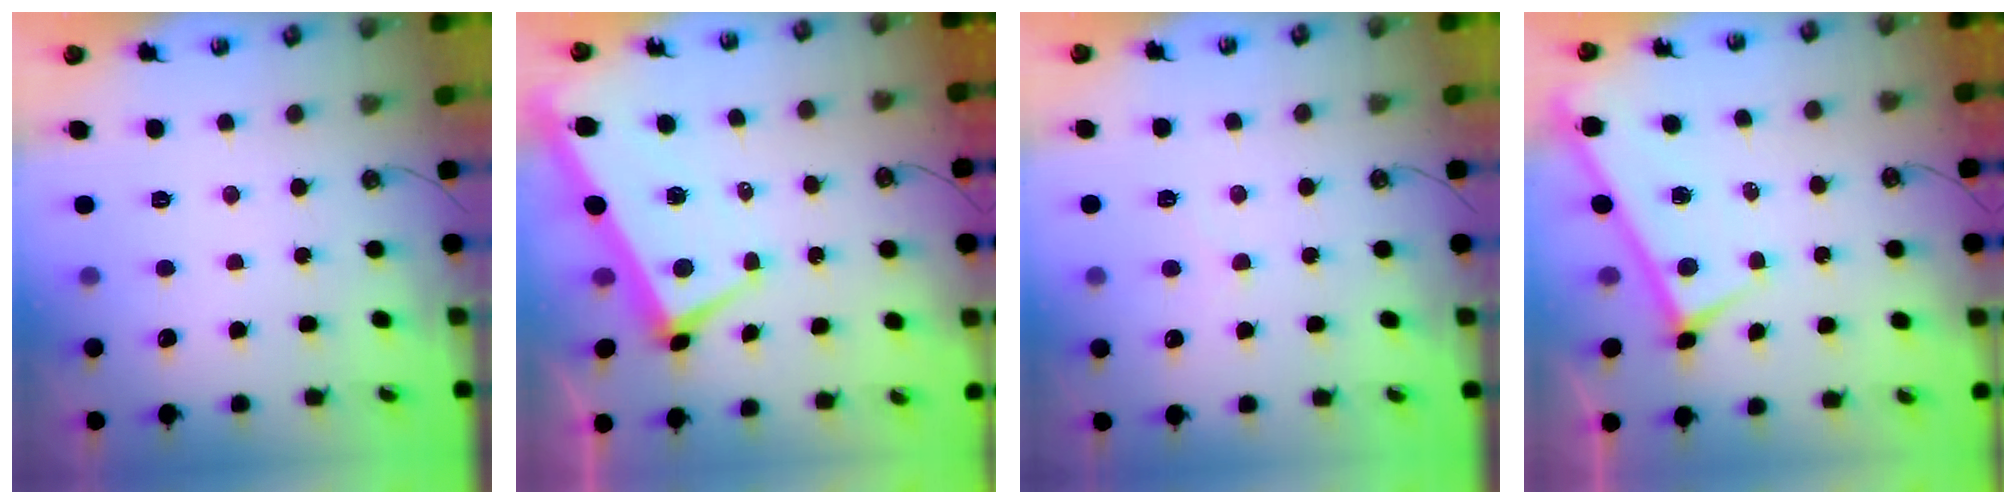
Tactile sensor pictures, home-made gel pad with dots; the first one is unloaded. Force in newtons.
{"total": 1.7, "press": 1.5, "slide": 0.8}
{"total": 1.5, "press": 1.4, "slide": 0.3}
{"total": 0.0}